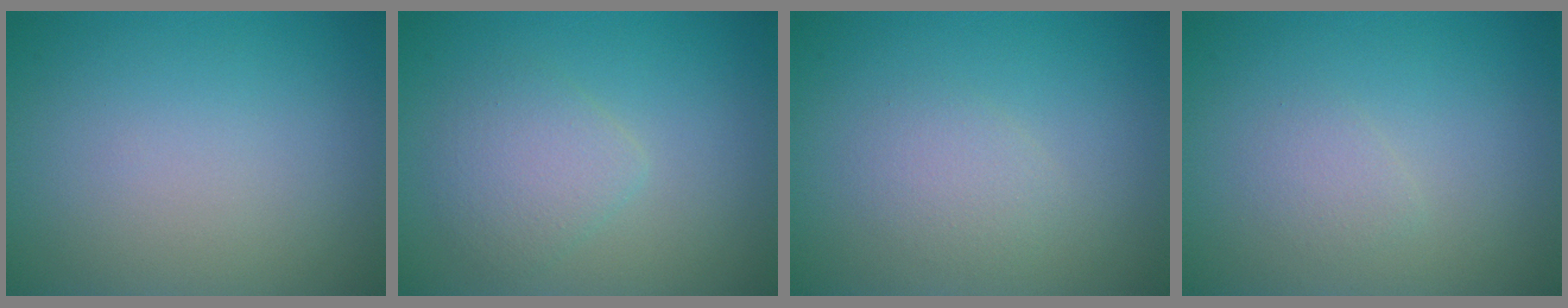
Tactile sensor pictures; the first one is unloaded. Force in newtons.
{"total": 2.6, "press": 2.5, "slide": 0.1}
{"total": 1.6, "press": 1.6, "slide": 0.1}
{"total": 1.1, "press": 1.1, "slide": 0.0}